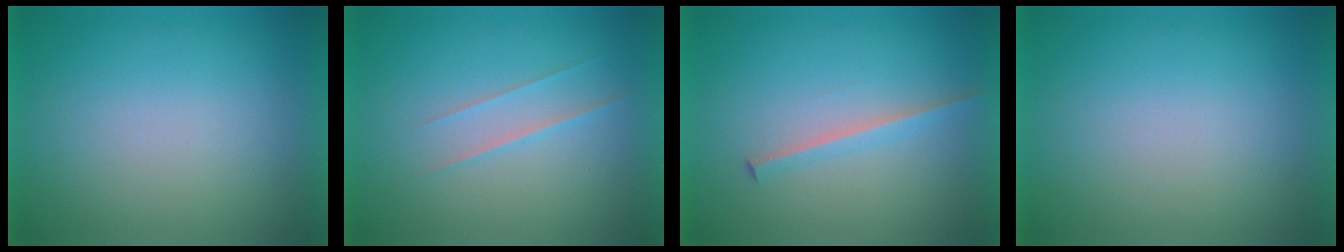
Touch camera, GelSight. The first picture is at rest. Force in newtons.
{"total": 1.7}
{"total": 1.8}
{"total": 1.2}